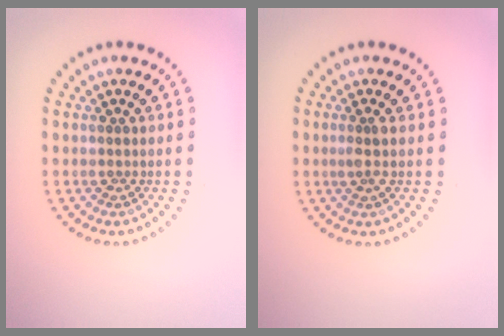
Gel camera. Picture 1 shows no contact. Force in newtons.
{"total": 1.4, "press": 1.0, "slide": 0.9}